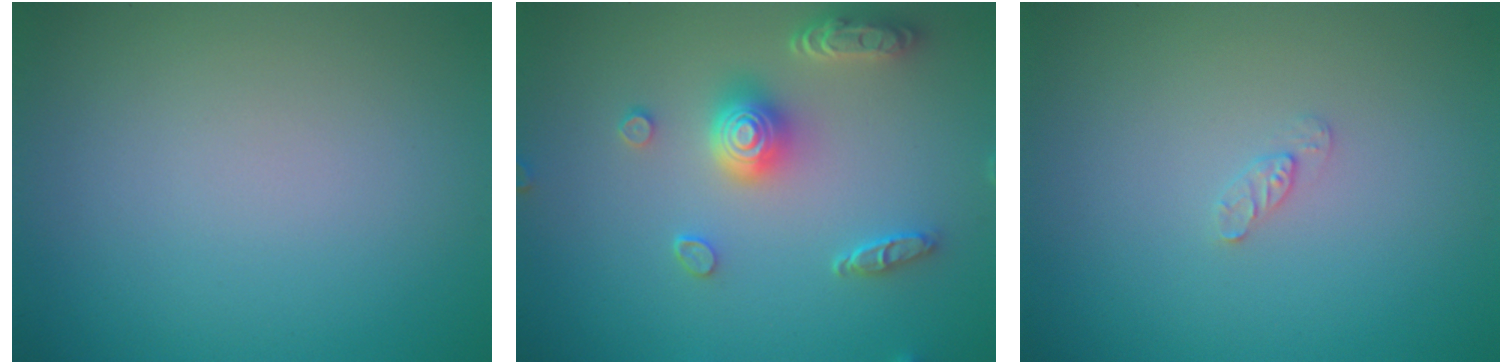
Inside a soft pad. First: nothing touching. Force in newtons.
{"total": 4.8, "press": 4.0, "slide": 2.7}
{"total": 0.9, "press": 0.8, "slide": 0.2}